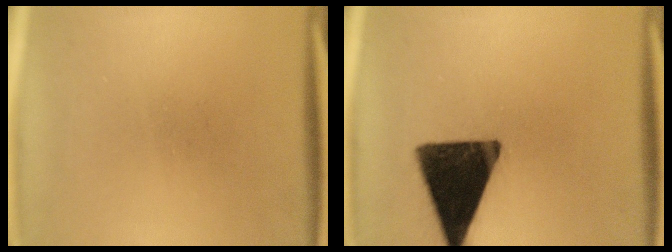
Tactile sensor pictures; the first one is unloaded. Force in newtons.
{"total": 16.3}